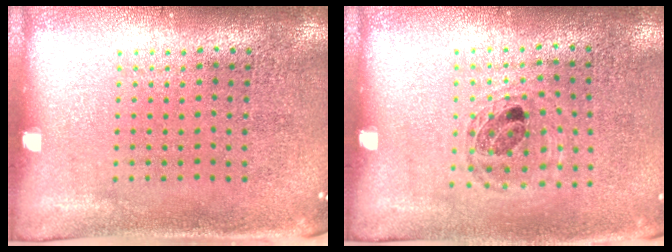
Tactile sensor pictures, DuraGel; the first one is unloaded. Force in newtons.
{"total": 1.0, "press": 0.9, "slide": 0.3}